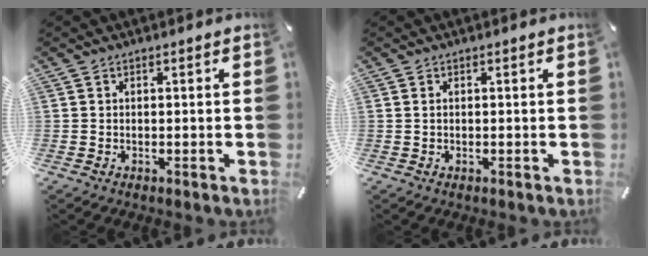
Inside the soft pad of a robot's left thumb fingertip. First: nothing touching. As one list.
[{"total": 0.8, "force": [0.1, 0.2, 0.7], "torque": [-0.016, -0.001, 0.002]}]